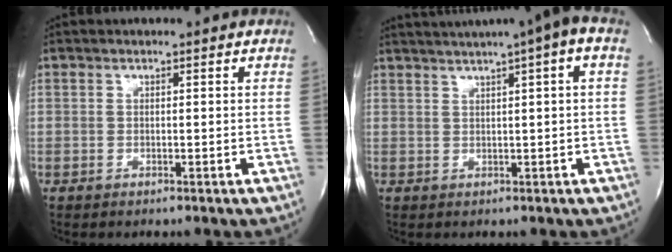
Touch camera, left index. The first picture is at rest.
{"total": 10.1, "force": [6.2, -0.1, 8.0], "torque": [-0.127, 0.032, 0.077]}